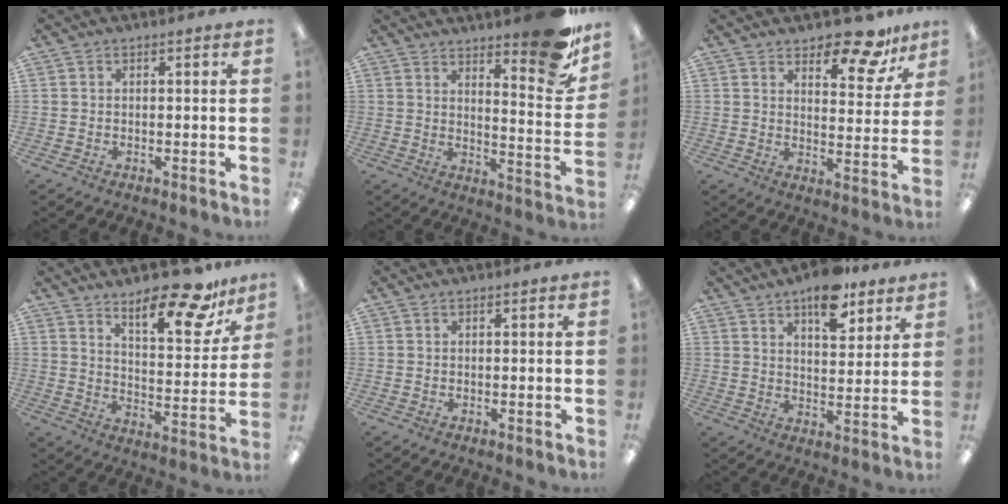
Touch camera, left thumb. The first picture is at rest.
{"total": 19.6, "force": [13.0, 6.7, 13.0], "torque": [-0.157, -0.096, 0.215]}
{"total": 11.7, "force": [9.5, 4.1, 5.5], "torque": [-0.056, -0.072, 0.163]}
{"total": 17.0, "force": [13.1, 4.9, 9.6], "torque": [-0.136, -0.088, 0.214]}
{"total": 0.0}
{"total": 10.9, "force": [7.9, 4.7, 5.9], "torque": [-0.071, -0.043, 0.133]}